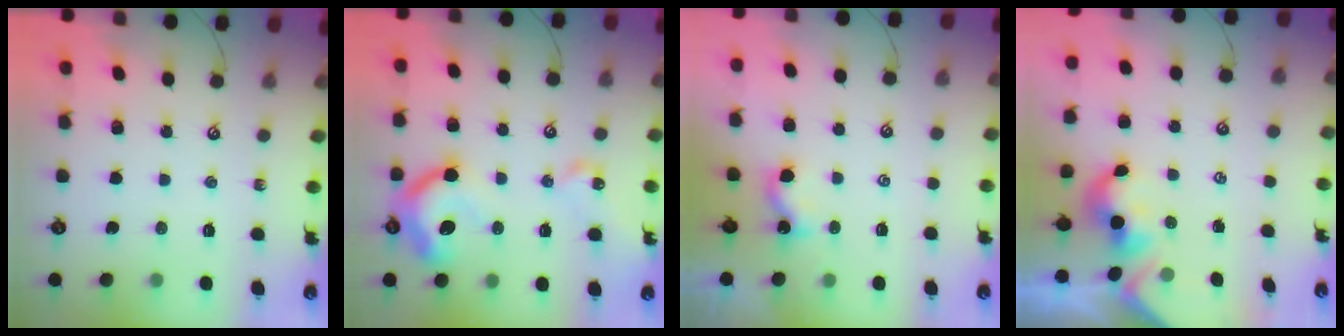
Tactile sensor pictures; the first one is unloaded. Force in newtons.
{"total": 15.2, "press": 15.1, "slide": 1.4}
{"total": 1.7, "press": 1.7, "slide": 0.2}
{"total": 1.8, "press": 1.7, "slide": 0.5}